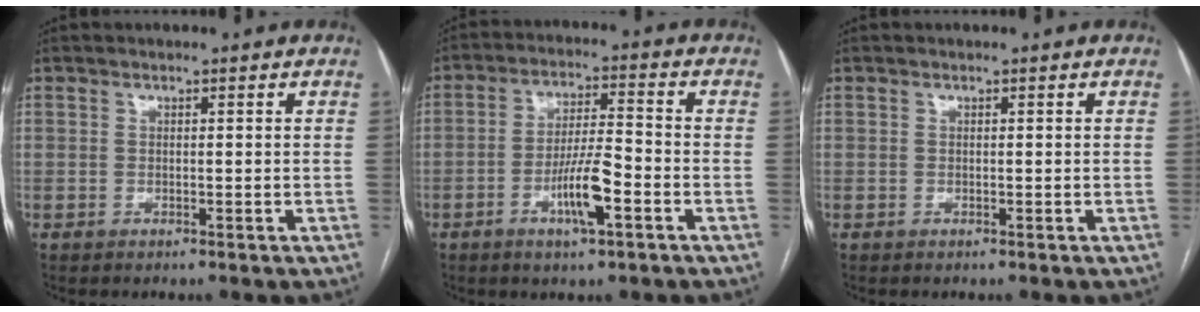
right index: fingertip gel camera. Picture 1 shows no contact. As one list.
[{"total": 8.1, "force": [-3.4, 1.2, 7.2], "torque": [-0.136, 0.000, -0.058]}, {"total": 0.0}]